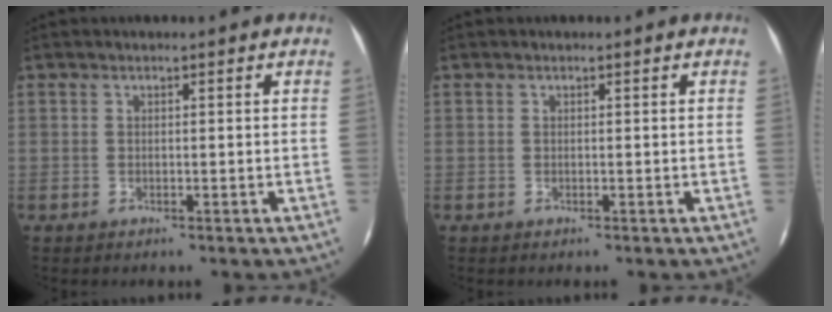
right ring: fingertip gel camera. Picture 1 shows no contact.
{"total": 0.0}